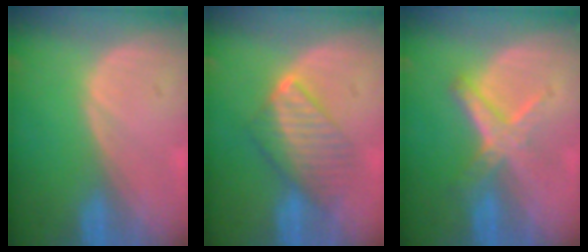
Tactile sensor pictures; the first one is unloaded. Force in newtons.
{"total": 6.5, "press": 6.4, "slide": 0.9}
{"total": 5.7, "press": 5.4, "slide": 1.7}